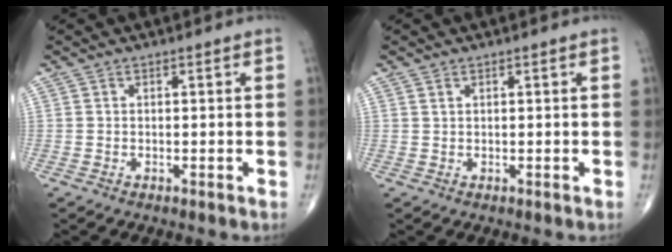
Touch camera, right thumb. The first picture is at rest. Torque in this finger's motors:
{"motor_torque": [-0.11, 0.05, -0.05, 0.04, 0.02]}